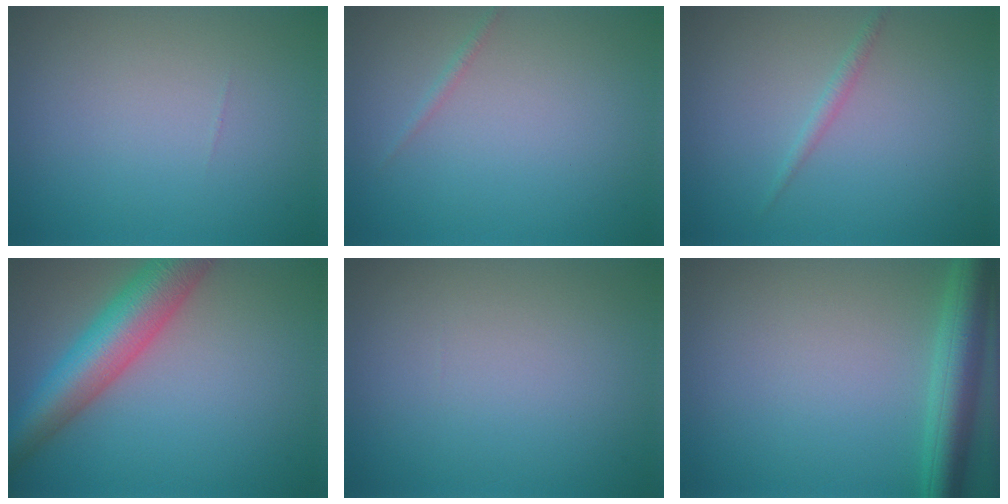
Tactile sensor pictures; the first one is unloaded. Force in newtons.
{"total": 0.6, "press": 0.6, "slide": 0.0}
{"total": 0.9, "press": 0.9, "slide": 0.0}
{"total": 7.8, "press": 7.8, "slide": 0.3}
{"total": 0.0}
{"total": 4.8, "press": 4.8, "slide": 0.2}